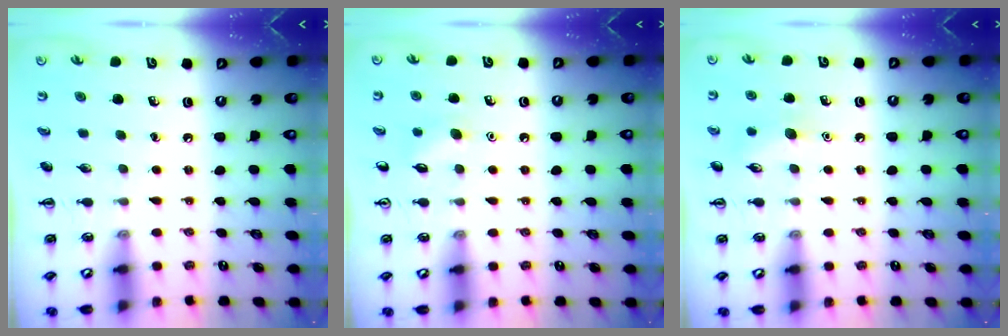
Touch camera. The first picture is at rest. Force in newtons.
{"total": 5.4, "press": 5.2, "slide": 1.5}
{"total": 8.5, "press": 8.3, "slide": 2.0}